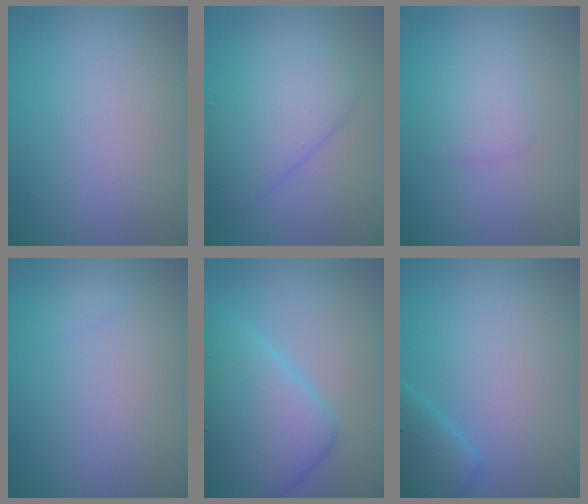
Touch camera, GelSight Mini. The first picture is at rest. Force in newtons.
{"total": 5.0, "press": 5.0, "slide": 0.3}
{"total": 1.9, "press": 1.9, "slide": 0.0}
{"total": 0.5, "press": 0.5, "slide": 0.0}
{"total": 7.6, "press": 7.6, "slide": 0.1}
{"total": 2.7, "press": 2.7, "slide": 0.2}